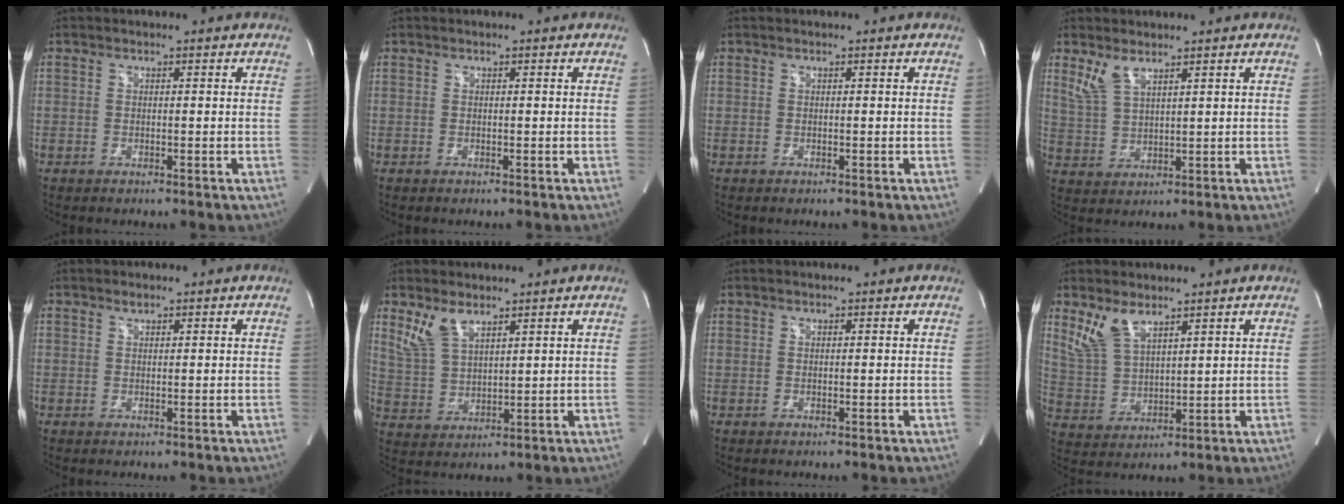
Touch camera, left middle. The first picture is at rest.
{"total": 0.0}
{"total": 0.0}
{"total": 4.3, "force": [3.1, 1.2, 2.7], "torque": [-0.069, 0.001, 0.075]}
{"total": 0.7, "force": [0.6, 0.3, 0.3], "torque": [-0.007, -0.001, 0.011]}
{"total": 5.7, "force": [4.0, 2.2, 3.4], "torque": [-0.082, 0.005, 0.092]}
{"total": 0.0}
{"total": 6.3, "force": [4.6, 2.3, 3.8], "torque": [-0.089, 0.003, 0.104]}